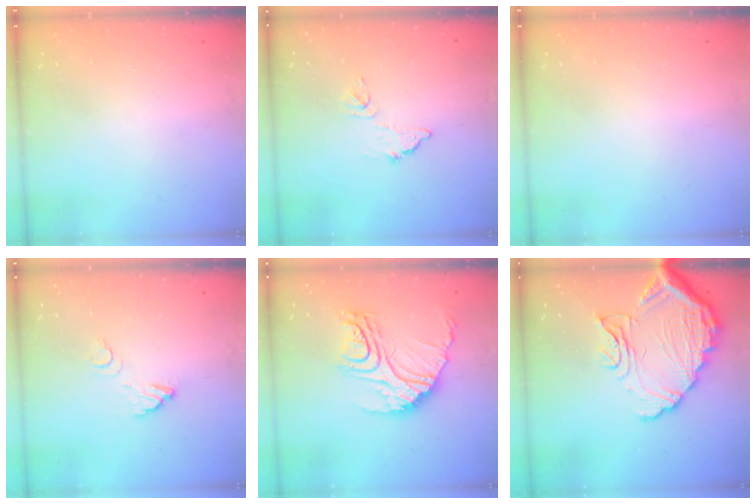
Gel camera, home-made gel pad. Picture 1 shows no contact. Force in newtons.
{"total": 8.5, "press": 8.5, "slide": 0.5}
{"total": 0.0}
{"total": 3.7, "press": 3.7, "slide": 0.2}
{"total": 18.5, "press": 18.4, "slide": 2.1}
{"total": 15.5, "press": 15.4, "slide": 1.2}